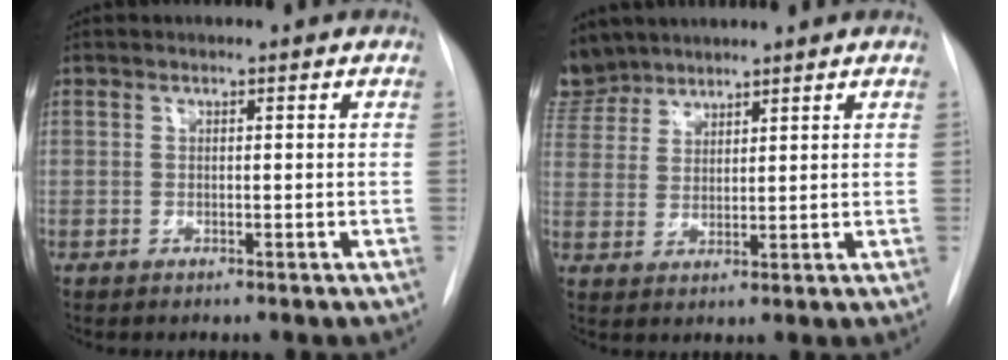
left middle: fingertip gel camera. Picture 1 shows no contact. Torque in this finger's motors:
{"motor_torque": [1.13, -1.01, 1.05, 0.01]}